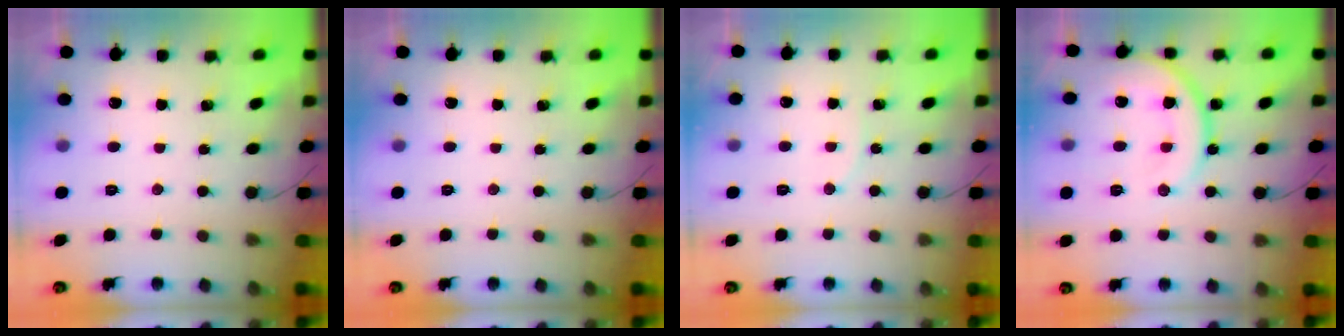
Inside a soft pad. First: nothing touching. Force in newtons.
{"total": 0.0}
{"total": 5.0, "press": 5.0, "slide": 0.6}
{"total": 15.4, "press": 15.3, "slide": 1.6}